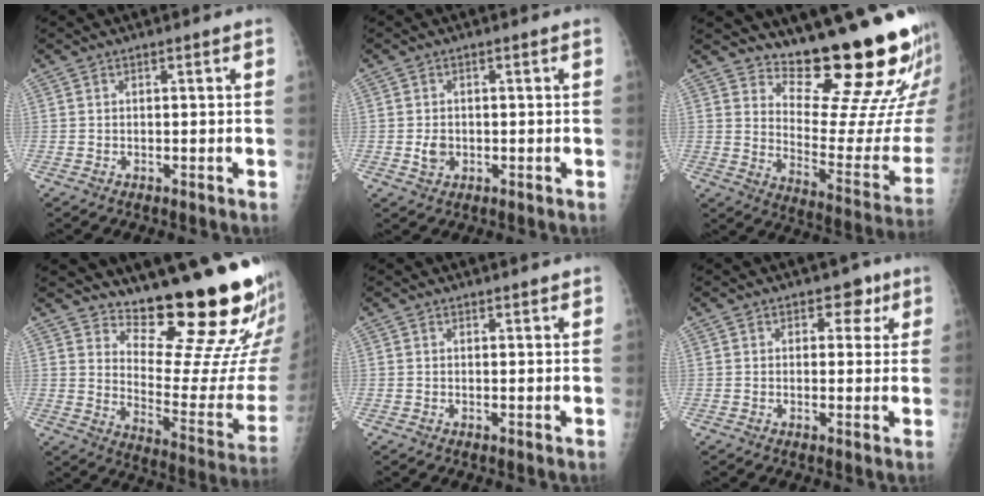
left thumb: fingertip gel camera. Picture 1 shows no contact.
{"total": 2.6, "force": [-0.3, 2.1, 1.6], "torque": [-0.022, 0.001, -0.003]}
{"total": 22.0, "force": [17.8, 4.6, 12.1], "torque": [-0.133, -0.176, 0.242]}
{"total": 20.8, "force": [17.2, 4.0, 11.1], "torque": [-0.118, -0.174, 0.237]}
{"total": 1.4, "force": [1.2, 0.4, 0.5], "torque": [0.000, -0.006, 0.016]}
{"total": 4.3, "force": [2.3, 3.0, 1.9], "torque": [0.008, -0.008, 0.027]}